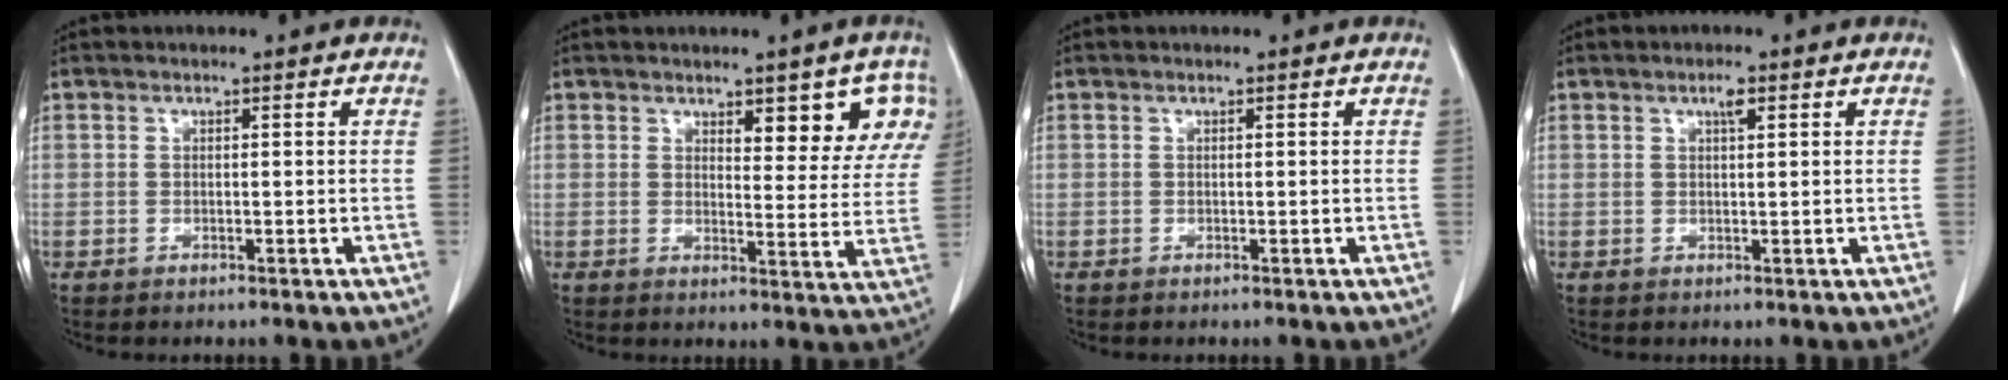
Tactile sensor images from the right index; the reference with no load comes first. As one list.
[{"total": 8.3, "force": [4.7, 2.9, 6.2], "torque": [-0.058, -0.003, 0.054]}, {"total": 0.0}, {"total": 1.6, "force": [0.8, 0.3, 1.3], "torque": [-0.026, 0.002, 0.013]}]